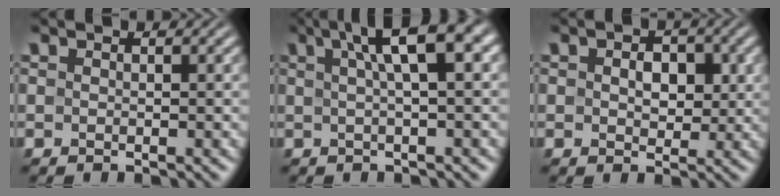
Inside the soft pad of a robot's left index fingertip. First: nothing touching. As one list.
[{"total": 6.4, "force": [2.3, 1.6, 5.8], "torque": [-0.068, 0.020, 0.029]}, {"total": 3.0, "force": [0.5, 2.1, 2.1], "torque": [-0.036, -0.001, 0.005]}]